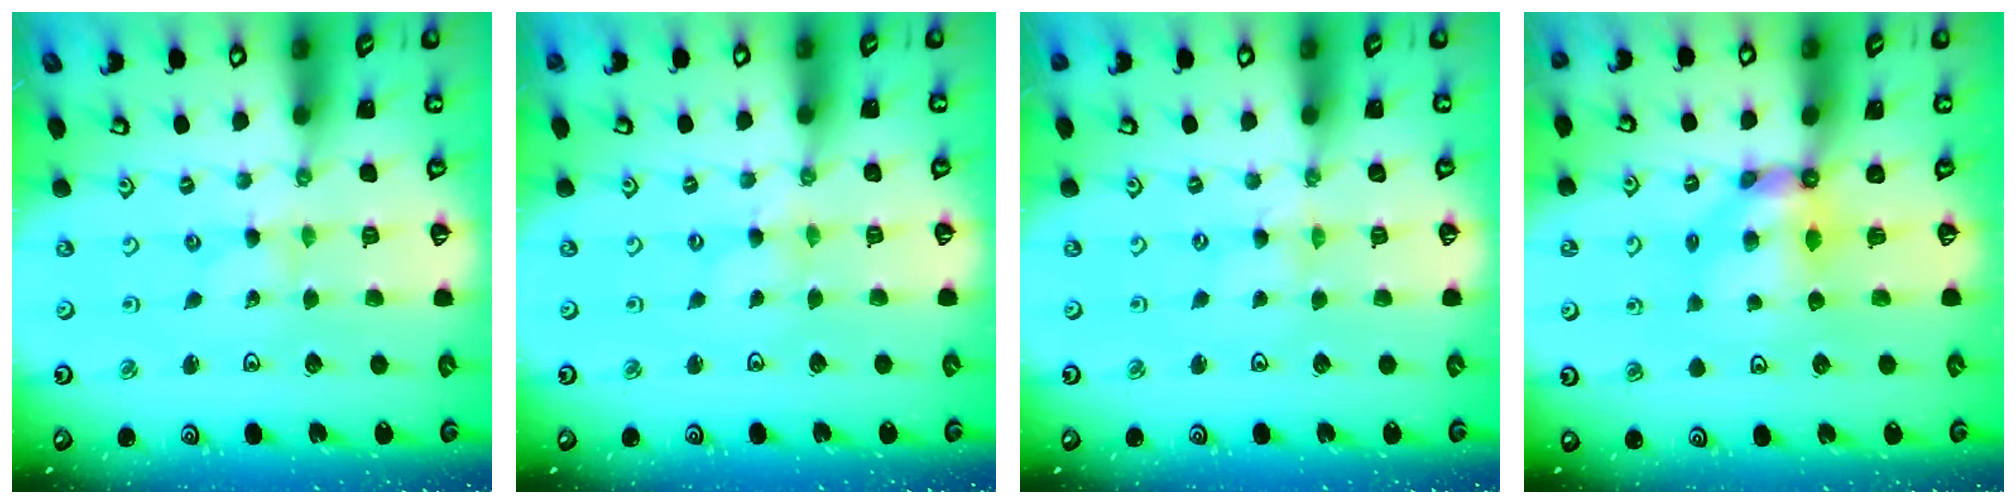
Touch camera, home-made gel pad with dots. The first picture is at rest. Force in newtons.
{"total": 0.0}
{"total": 0.0}
{"total": 6.6, "press": 6.6, "slide": 0.2}